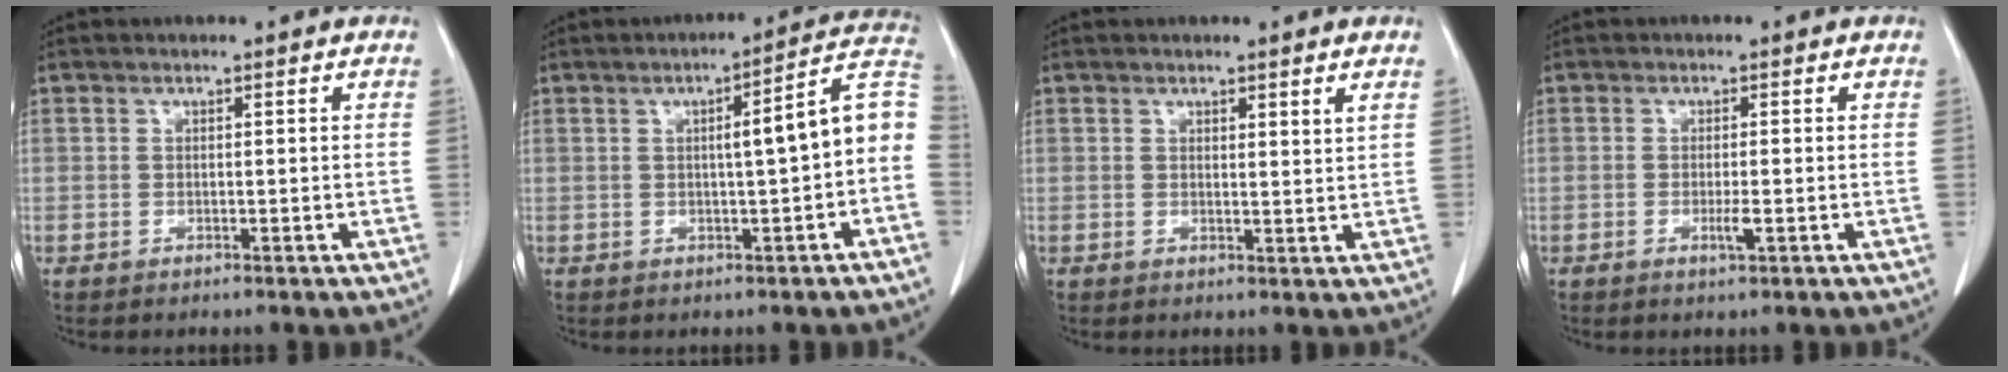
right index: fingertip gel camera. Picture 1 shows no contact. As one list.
[{"total": 9.0, "force": [-0.3, 0.7, 9.0], "torque": [-0.114, 0.029, -0.010]}, {"total": 2.0, "force": [1.6, -0.1, 1.3], "torque": [-0.023, -0.011, 0.017]}, {"total": 1.7, "force": [-0.5, 0.1, 1.7], "torque": [-0.031, -0.003, -0.007]}]